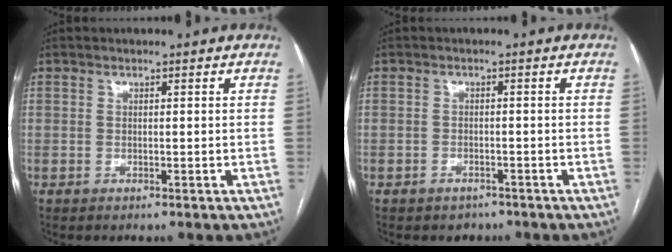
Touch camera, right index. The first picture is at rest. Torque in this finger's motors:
{"motor_torque": [0.36, -0.33, -0.04, -0.01]}